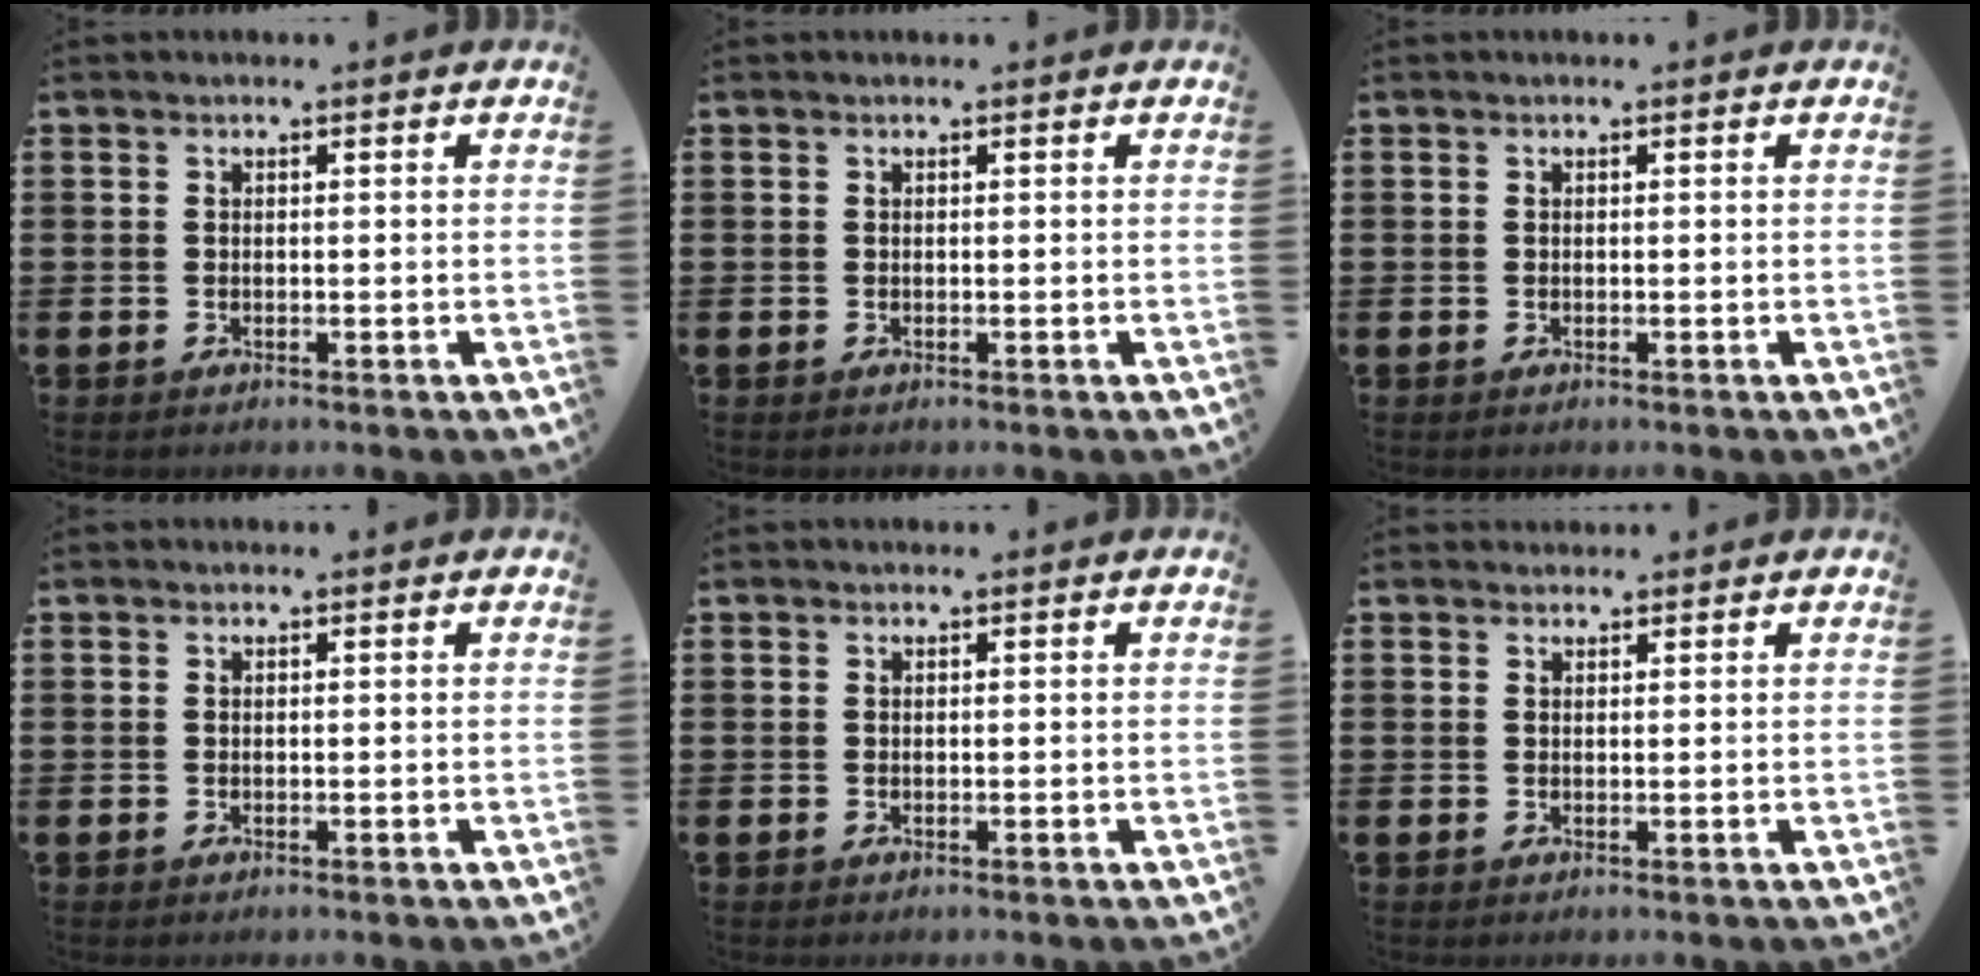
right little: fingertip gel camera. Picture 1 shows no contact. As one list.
[{"total": 0.0}, {"total": 0.0}, {"total": 0.0}, {"total": 0.0}, {"total": 1.1, "force": [1.0, 0.3, -0.1], "torque": [0.016, -0.002, 0.016]}]